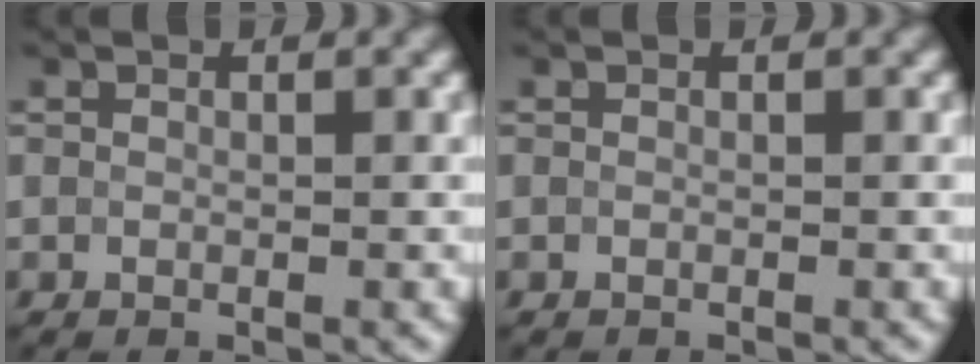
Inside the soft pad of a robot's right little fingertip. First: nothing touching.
{"total": 0.0}